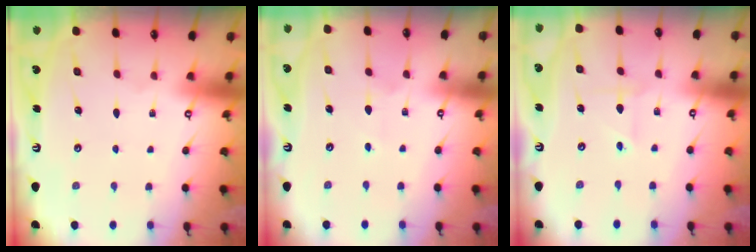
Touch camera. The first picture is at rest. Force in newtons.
{"total": 4.9, "press": 4.9, "slide": 0.5}
{"total": 2.3, "press": 2.3, "slide": 0.4}